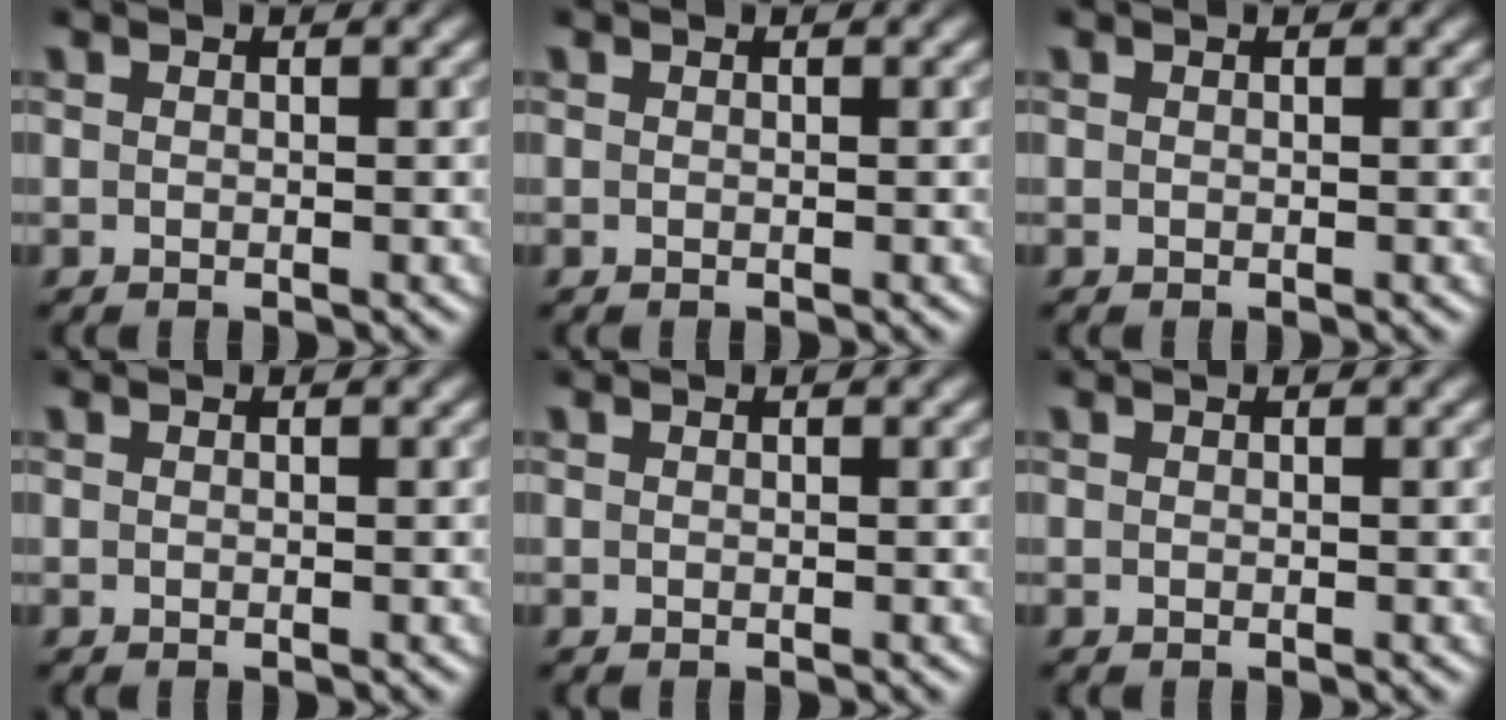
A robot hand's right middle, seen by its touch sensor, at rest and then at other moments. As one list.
[{"total": 0.0}, {"total": 0.0}, {"total": 0.0}, {"total": 0.0}, {"total": 0.0}]